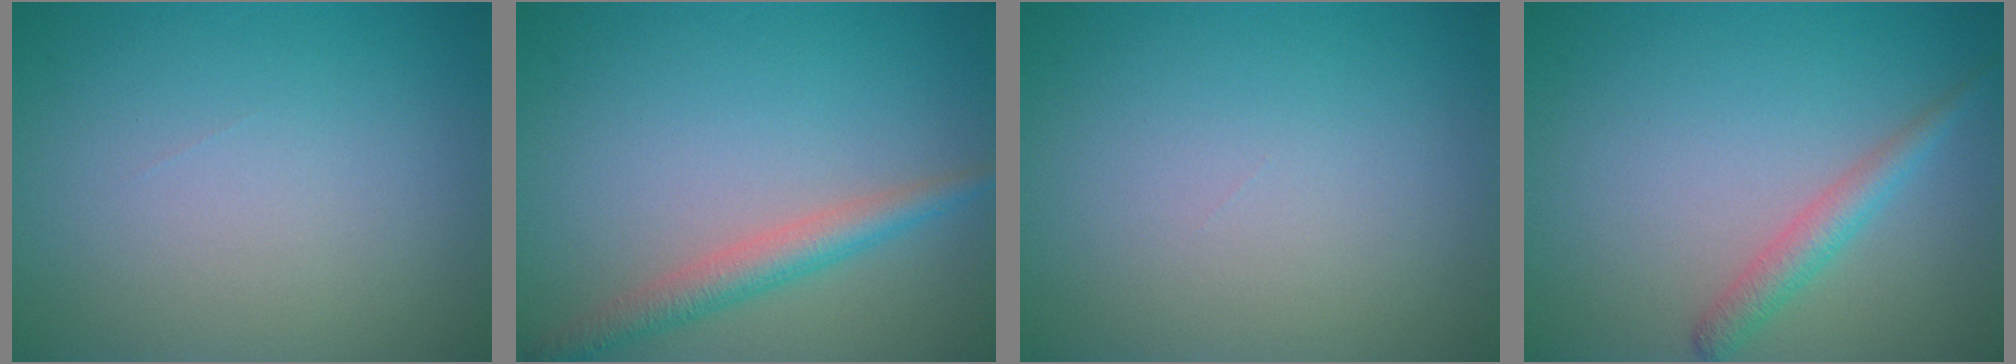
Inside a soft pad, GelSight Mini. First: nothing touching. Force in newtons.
{"total": 2.9, "press": 2.9, "slide": 0.1}
{"total": 0.0}
{"total": 2.2, "press": 2.2, "slide": 0.1}